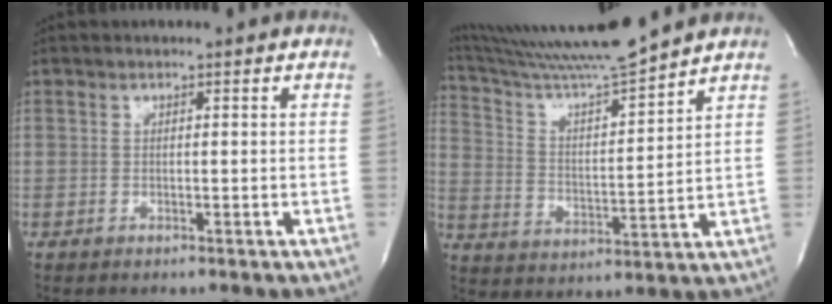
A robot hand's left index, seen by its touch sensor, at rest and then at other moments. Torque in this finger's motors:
{"motor_torque": [0.50, -0.51, 0.30, 0.15]}